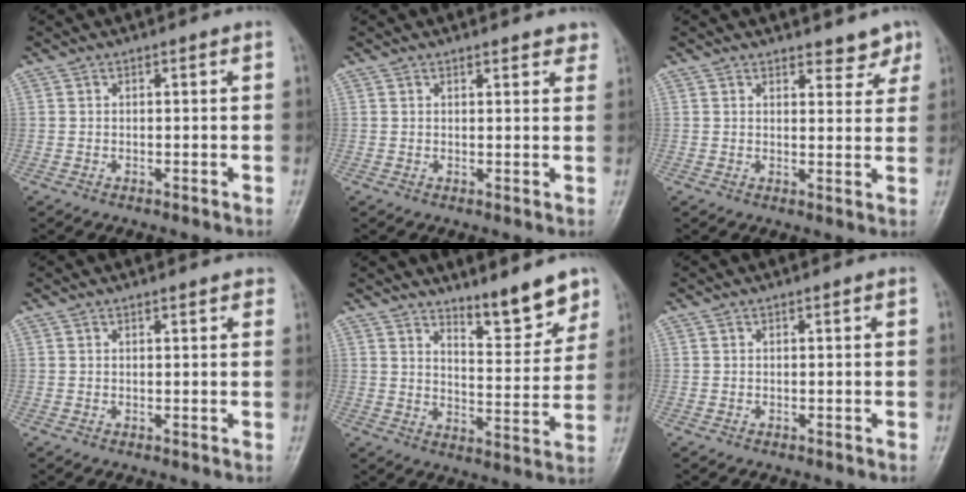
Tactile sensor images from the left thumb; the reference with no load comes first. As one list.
[{"total": 3.5, "force": [3.0, 1.2, 1.4], "torque": [0.006, -0.009, 0.028]}, {"total": 4.2, "force": [3.6, 2.0, 1.0], "torque": [0.015, -0.025, 0.040]}, {"total": 1.6, "force": [1.2, 0.5, 0.8], "torque": [-0.004, -0.001, 0.012]}, {"total": 9.5, "force": [7.5, 2.5, 5.2], "torque": [-0.051, -0.065, 0.120]}, {"total": 0.0}]